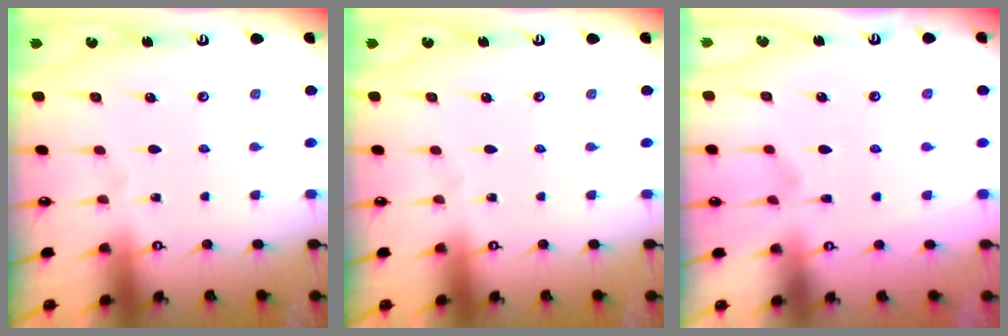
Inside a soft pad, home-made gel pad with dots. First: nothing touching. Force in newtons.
{"total": 0.0}
{"total": 2.9, "press": 2.6, "slide": 1.3}